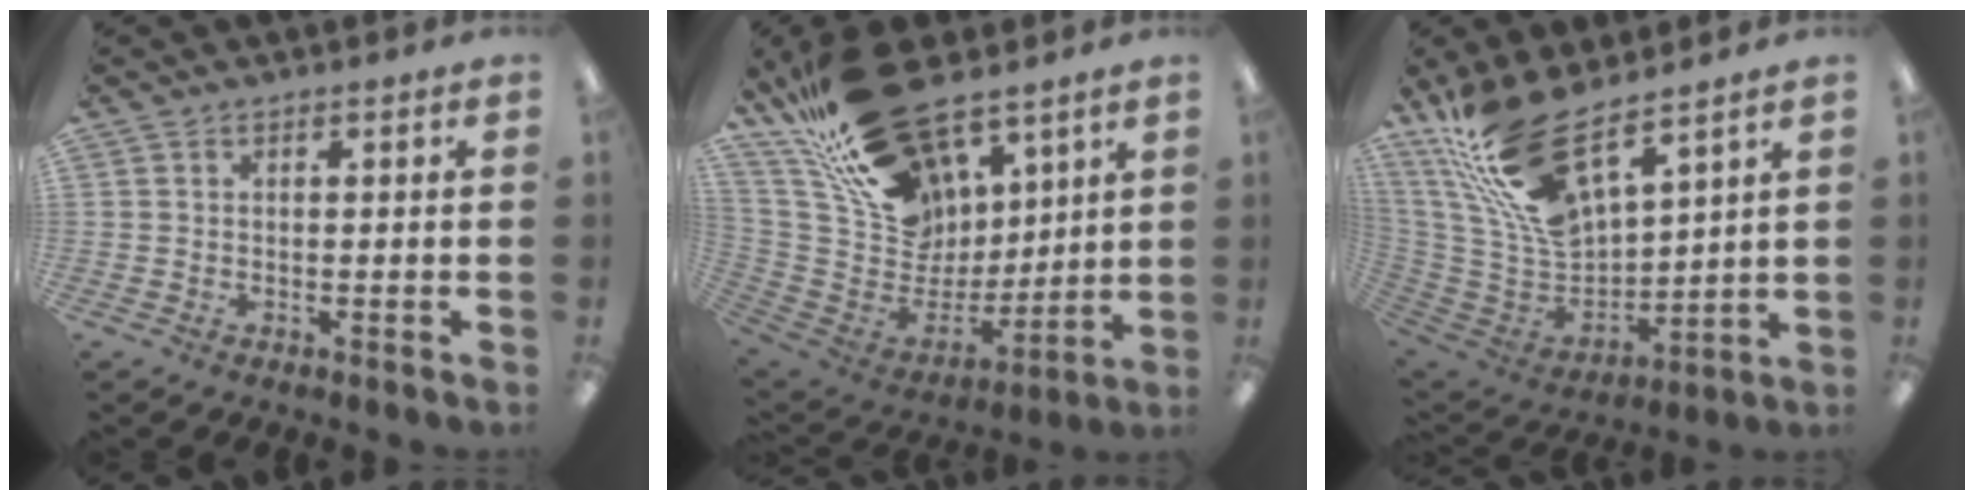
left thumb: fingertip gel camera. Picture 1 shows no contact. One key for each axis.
{"total": 25.8, "fx": 17.6, "fy": 13.6, "fz": 13.0, "tx": -0.239, "ty": -0.105, "tz": 0.330}
{"total": 21.2, "fx": 14.8, "fy": 8.4, "fz": 12.6, "tx": -0.275, "ty": -0.086, "tz": 0.267}